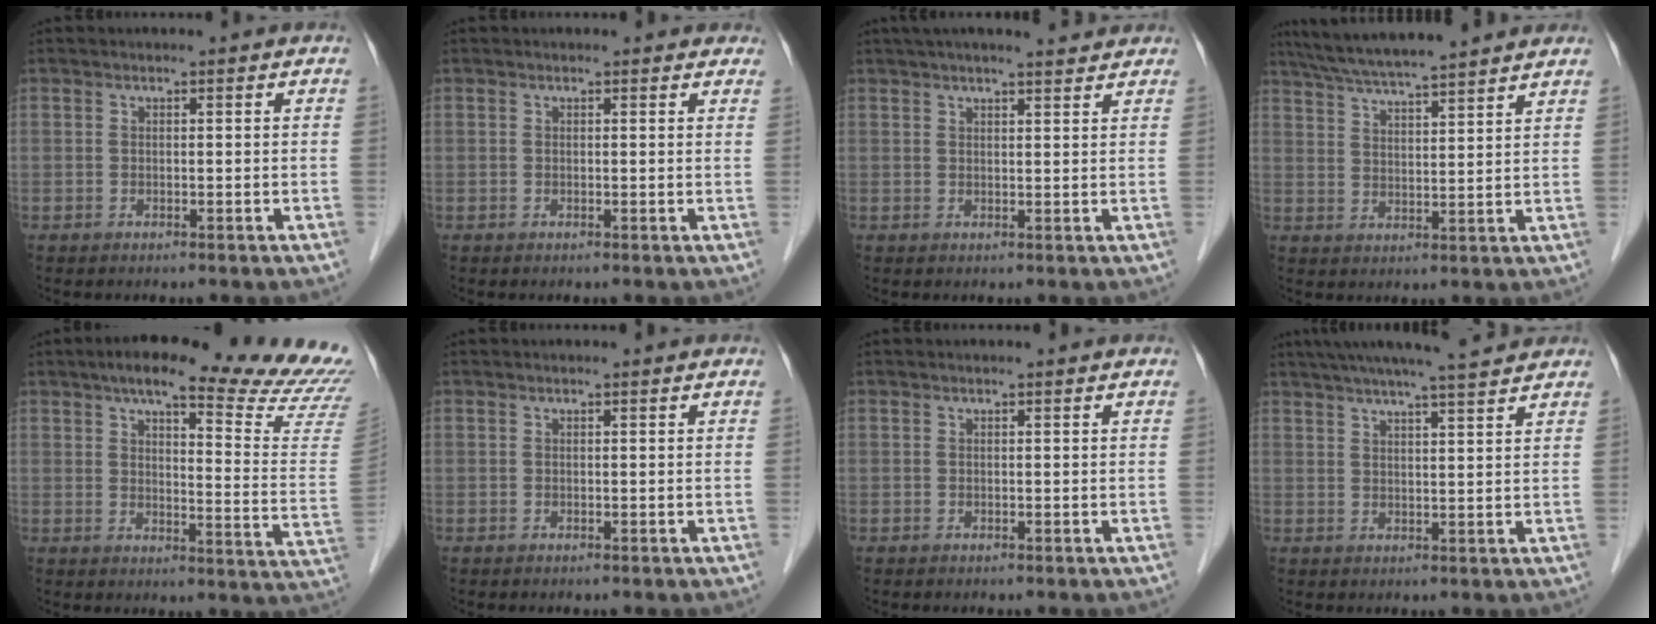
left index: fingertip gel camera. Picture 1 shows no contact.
{"total": 1.9, "force": [1.7, 0.8, 0.5], "torque": [-0.005, 0.000, 0.003]}
{"total": 8.5, "force": [7.4, 1.1, 4.1], "torque": [-0.059, 0.023, 0.094]}
{"total": 13.6, "force": [11.8, 0.3, 6.6], "torque": [-0.119, 0.030, 0.180]}
{"total": 23.1, "force": [20.0, 1.5, 11.5], "torque": [-0.146, -0.070, 0.227]}
{"total": 0.0}
{"total": 0.0}
{"total": 12.9, "force": [11.3, 0.5, 6.2], "torque": [-0.106, 0.027, 0.157]}